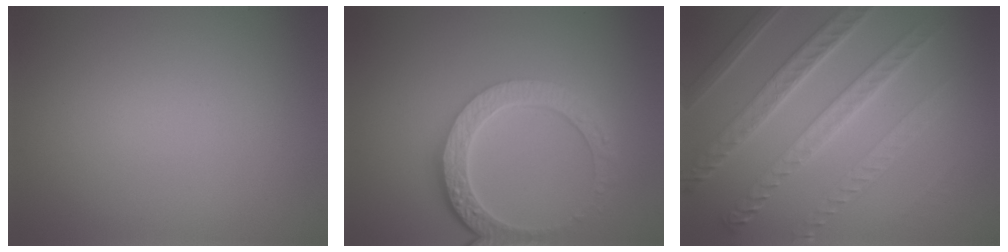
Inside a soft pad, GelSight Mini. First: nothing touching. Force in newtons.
{"total": 5.8, "press": 4.4, "slide": 3.7}
{"total": 8.2, "press": 6.4, "slide": 5.1}